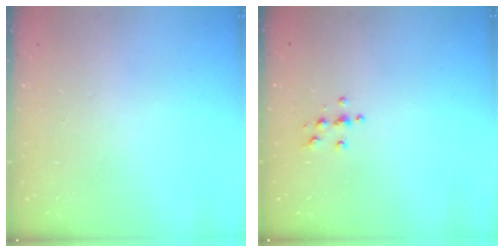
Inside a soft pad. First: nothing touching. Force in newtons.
{"total": 3.7, "press": 3.7, "slide": 0.4}